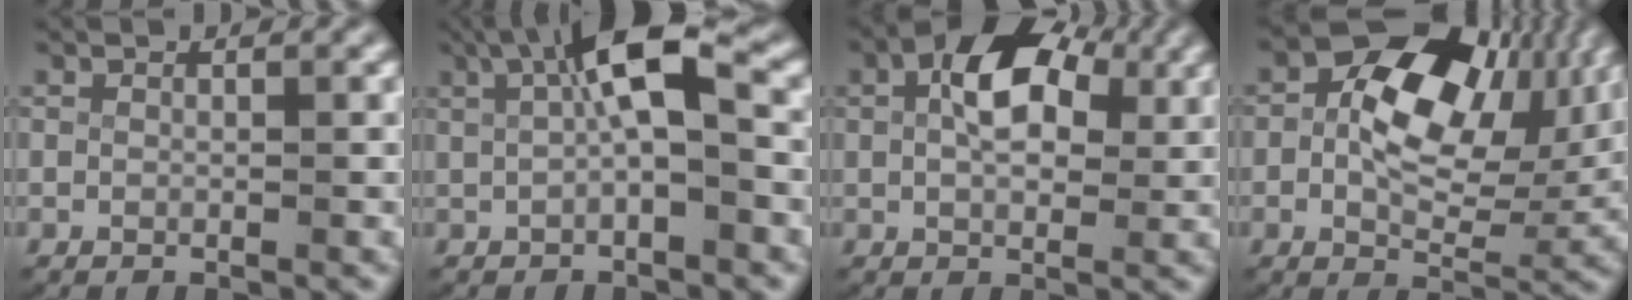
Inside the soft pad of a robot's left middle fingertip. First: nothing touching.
{"total": 5.4, "force": [1.3, 1.1, 5.1], "torque": [-0.083, 0.014, 0.018]}
{"total": 7.0, "force": [2.0, 4.1, 5.4], "torque": [-0.098, -0.005, 0.031]}
{"total": 11.5, "force": [2.2, 7.0, 8.9], "torque": [-0.123, 0.020, 0.016]}